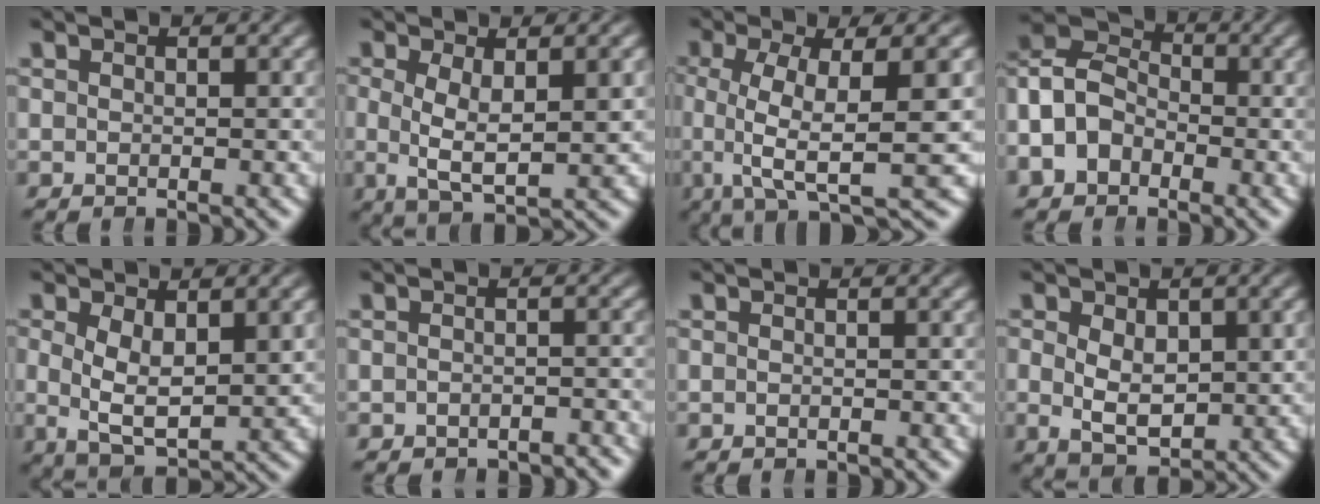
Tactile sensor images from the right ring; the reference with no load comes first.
{"total": 4.8, "force": [-0.2, 2.4, 4.1], "torque": [-0.084, -0.022, 0.005]}
{"total": 8.4, "force": [-1.1, 3.0, 7.7], "torque": [-0.137, -0.018, -0.010]}
{"total": 10.2, "force": [-0.6, 9.1, 4.8], "torque": [-0.125, -0.023, -0.018]}
{"total": 5.8, "force": [-0.4, 3.9, 4.3], "torque": [-0.092, -0.030, 0.005]}
{"total": 2.4, "force": [-2.3, 0.4, 0.1], "torque": [-0.003, -0.008, -0.034]}
{"total": 0.7, "force": [-0.7, 0.0, 0.1], "torque": [-0.005, -0.002, -0.010]}
{"total": 5.0, "force": [-0.5, 3.5, 3.6], "torque": [-0.075, -0.030, 0.007]}